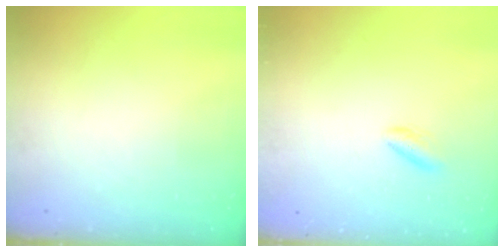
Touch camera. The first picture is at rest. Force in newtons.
{"total": 4.1, "press": 3.8, "slide": 1.4}